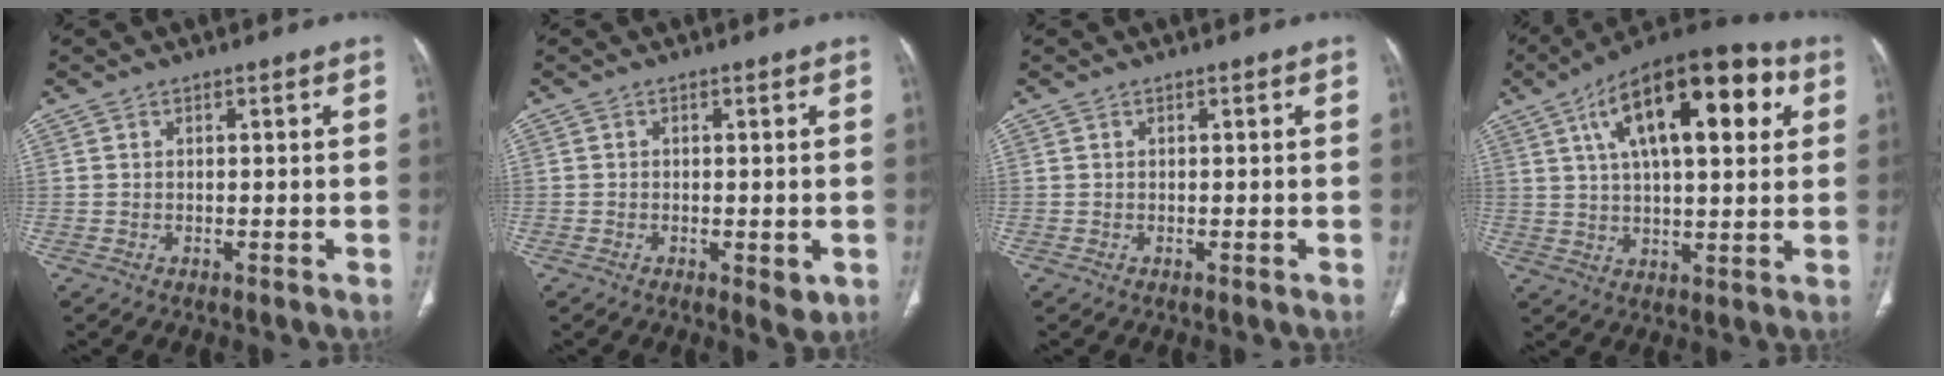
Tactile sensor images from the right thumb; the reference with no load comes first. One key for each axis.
{"total": 3.0, "fx": -0.9, "fy": 1.5, "fz": 2.5, "tx": -0.024, "ty": -0.004, "tz": -0.008}
{"total": 0.0}
{"total": 22.4, "fx": 7.8, "fy": 9.5, "fz": 18.7, "tx": -0.277, "ty": 0.010, "tz": 0.118}